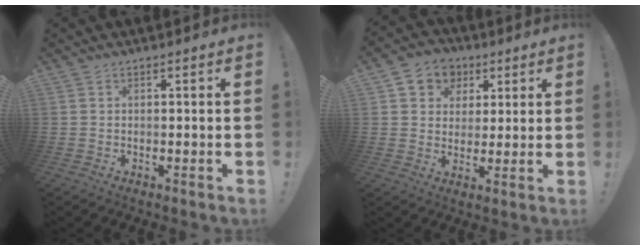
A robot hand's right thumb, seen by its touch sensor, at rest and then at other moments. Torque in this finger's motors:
{"motor_torque": [0.47, 1.58, -0.10, 0.06, 0.00]}